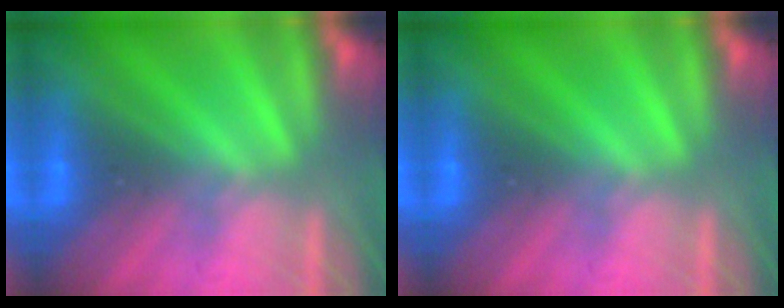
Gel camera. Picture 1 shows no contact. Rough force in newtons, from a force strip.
{"total": 0.0}